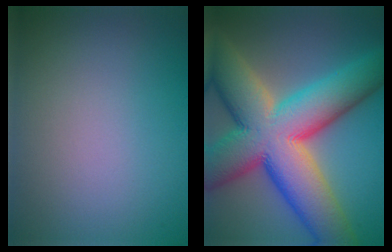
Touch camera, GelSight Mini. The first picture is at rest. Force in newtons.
{"total": 16.6, "press": 16.6, "slide": 0.9}